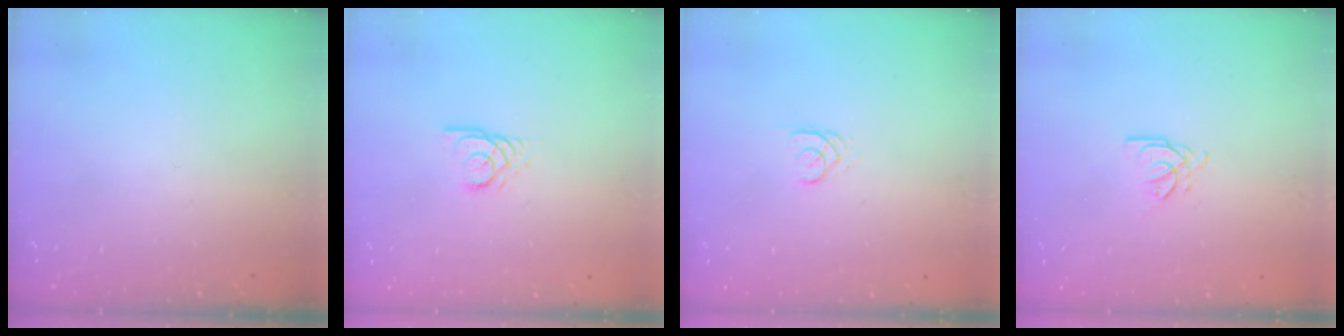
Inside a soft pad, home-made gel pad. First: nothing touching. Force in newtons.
{"total": 2.9, "press": 2.9, "slide": 0.2}
{"total": 1.7, "press": 1.7, "slide": 0.2}
{"total": 3.1, "press": 3.1, "slide": 0.1}